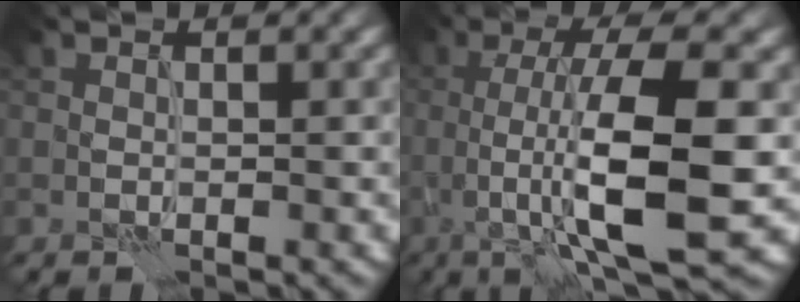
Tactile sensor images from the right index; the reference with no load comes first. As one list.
[{"total": 10.8, "force": [-1.4, 3.1, 10.2], "torque": [-0.159, 0.000, -0.024]}]